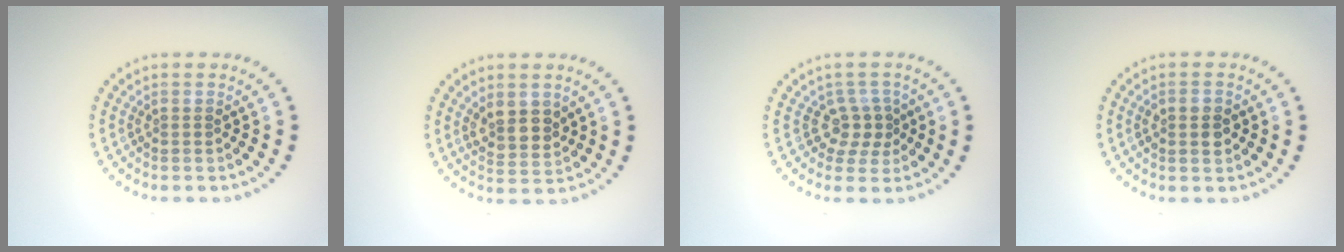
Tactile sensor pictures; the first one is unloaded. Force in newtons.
{"total": 2.8, "press": 2.5, "slide": 1.1}
{"total": 2.4, "press": 1.9, "slide": 1.5}
{"total": 2.7, "press": 2.7, "slide": 0.2}